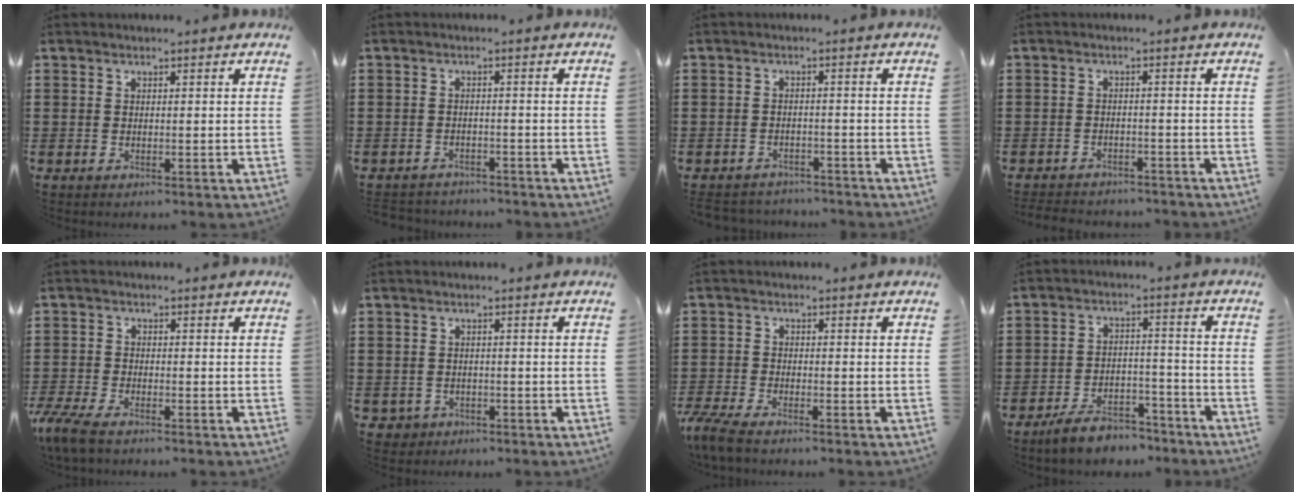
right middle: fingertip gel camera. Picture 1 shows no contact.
{"total": 2.2, "force": [-2.2, 0.4, -0.1], "torque": [-0.006, -0.003, -0.048]}
{"total": 2.6, "force": [-2.5, 0.5, -0.1], "torque": [-0.007, -0.003, -0.055]}
{"total": 2.6, "force": [-2.6, 0.4, 0.0], "torque": [-0.008, -0.005, -0.056]}
{"total": 4.1, "force": [-3.3, 0.6, 2.2], "torque": [-0.074, -0.016, -0.073]}
{"total": 1.3, "force": [-0.8, 0.9, 0.1], "torque": [-0.009, -0.002, -0.020]}
{"total": 3.7, "force": [-3.3, 0.2, 1.7], "torque": [-0.057, -0.016, -0.071]}
{"total": 5.9, "force": [-5.5, 1.5, 1.7], "torque": [-0.030, 0.011, -0.105]}